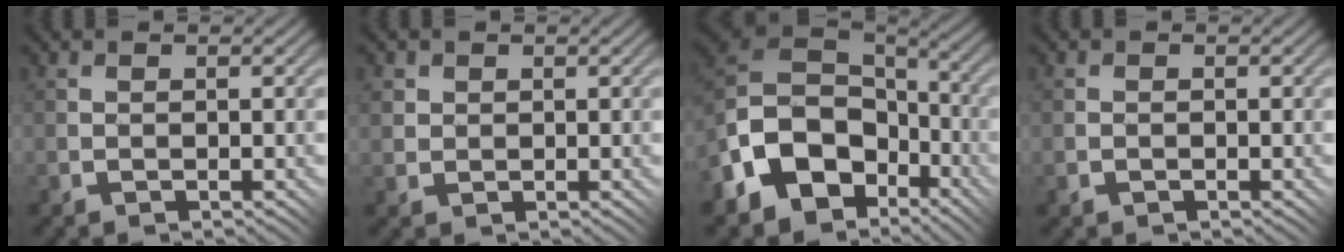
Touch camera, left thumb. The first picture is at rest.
{"total": 2.1, "force": [1.0, 1.8, 0.5], "torque": [-0.026, 0.007, 0.023]}
{"total": 14.5, "force": [-6.2, 10.7, 7.6], "torque": [-0.197, -0.020, -0.110]}
{"total": 0.8, "force": [-0.4, 0.6, 0.2], "torque": [0.000, 0.003, -0.006]}